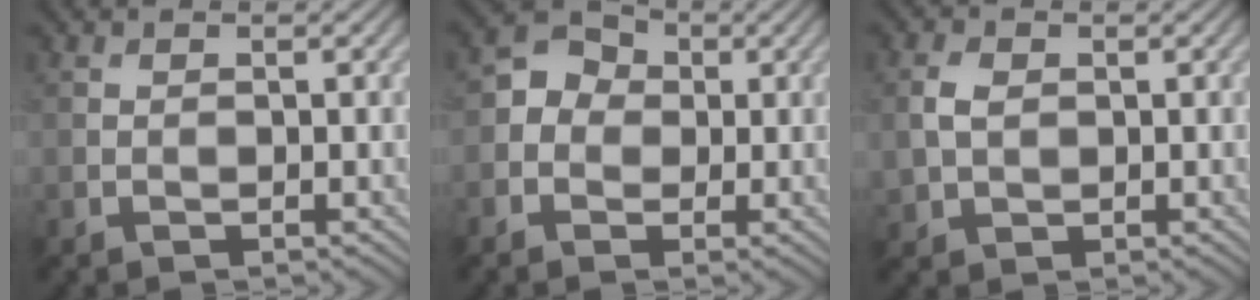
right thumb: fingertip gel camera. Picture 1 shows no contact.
{"total": 4.0, "force": [-0.3, 3.6, 1.7], "torque": [-0.031, 0.008, -0.014]}
{"total": 3.2, "force": [0.4, 2.3, 2.1], "torque": [-0.055, 0.002, 0.006]}